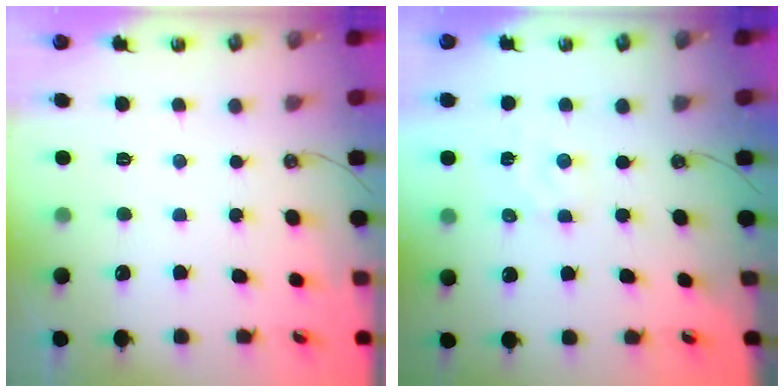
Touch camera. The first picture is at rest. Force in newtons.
{"total": 1.5, "press": 1.5, "slide": 0.2}